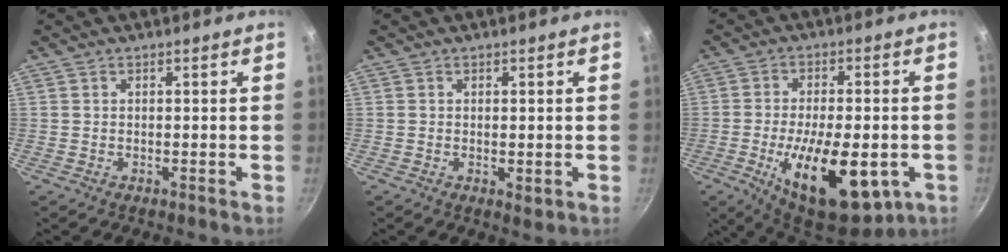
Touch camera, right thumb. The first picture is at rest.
{"total": 1.7, "force": [-0.1, 0.9, 1.5], "torque": [-0.020, -0.007, 0.000]}
{"total": 20.6, "force": [-6.4, 9.3, 17.3], "torque": [-0.250, 0.004, -0.083]}